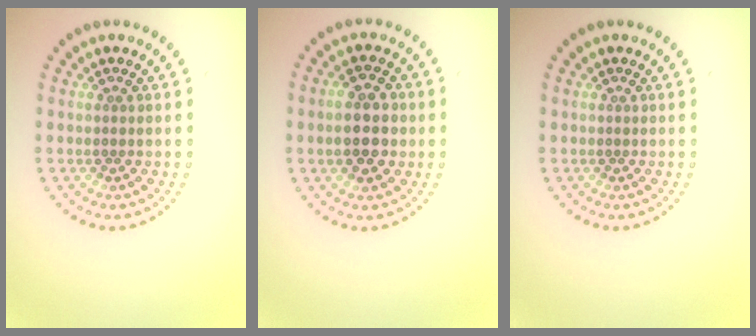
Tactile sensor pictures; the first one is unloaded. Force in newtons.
{"total": 4.1, "press": 4.1, "slide": 0.0}
{"total": 0.0}